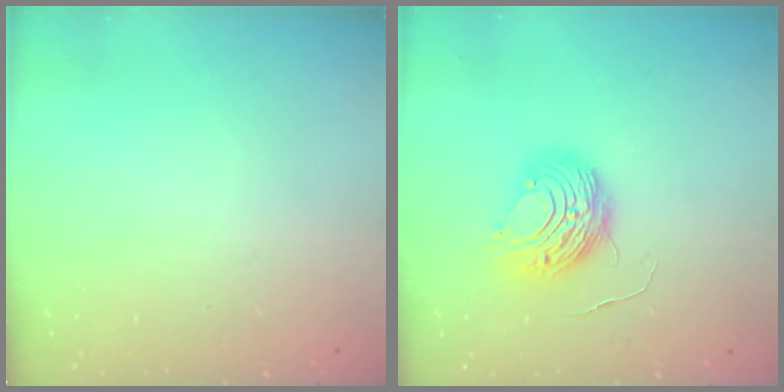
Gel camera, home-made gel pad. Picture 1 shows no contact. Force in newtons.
{"total": 9.7, "press": 9.7, "slide": 0.6}